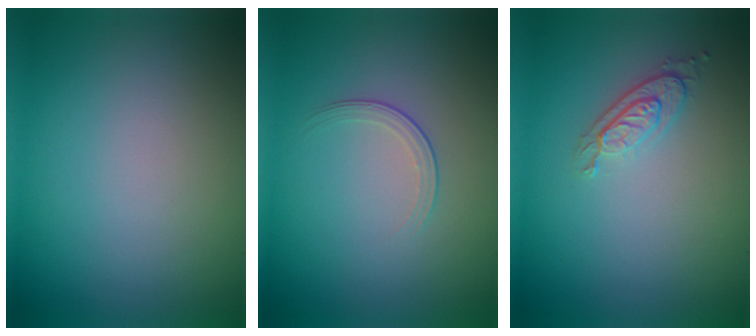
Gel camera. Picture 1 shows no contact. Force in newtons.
{"total": 1.5, "press": 0.7, "slide": 1.4}
{"total": 2.0, "press": 1.8, "slide": 0.9}